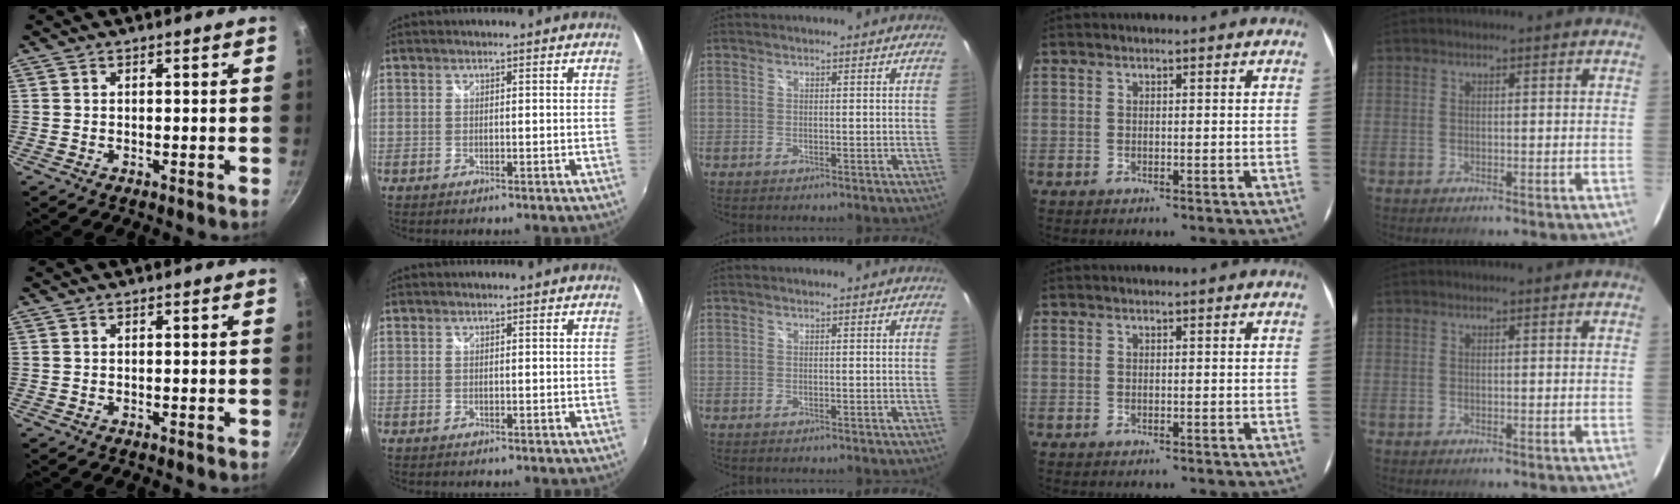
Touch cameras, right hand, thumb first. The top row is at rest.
{}